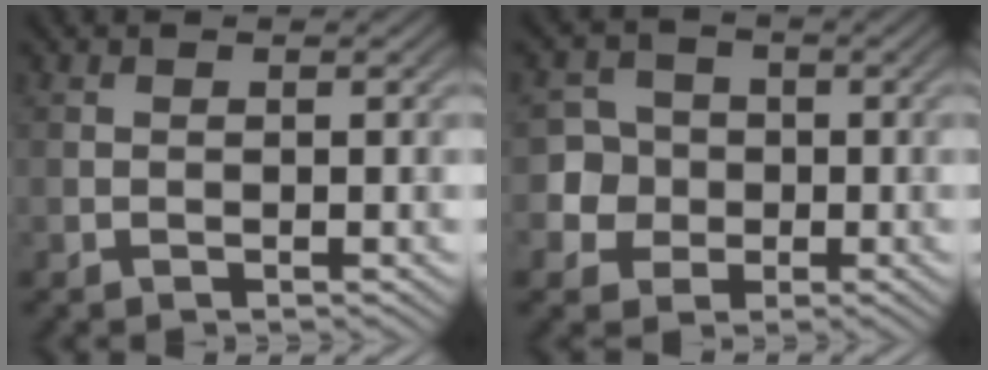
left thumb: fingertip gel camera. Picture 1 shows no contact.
{"total": 5.9, "force": [-1.0, 5.7, 1.2], "torque": [-0.034, 0.012, -0.041]}